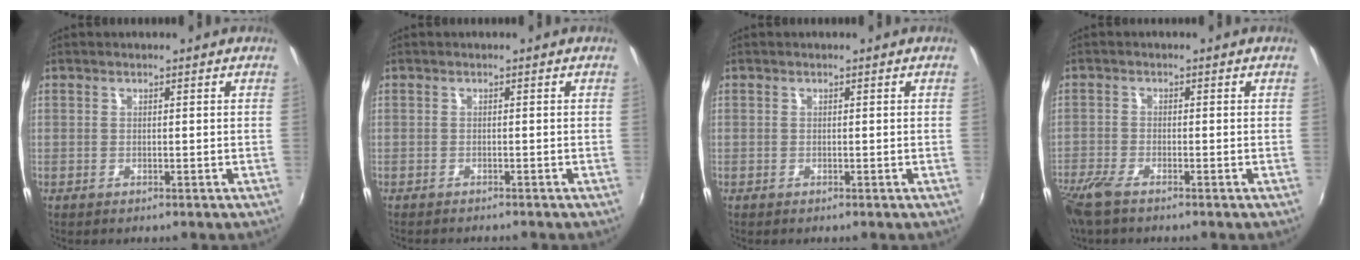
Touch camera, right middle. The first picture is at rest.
{"total": 2.2, "force": [-2.0, 0.2, 0.7], "torque": [-0.022, -0.013, -0.034]}
{"total": 0.0}
{"total": 5.6, "force": [-4.3, 1.4, 3.3], "torque": [-0.090, -0.019, -0.087]}